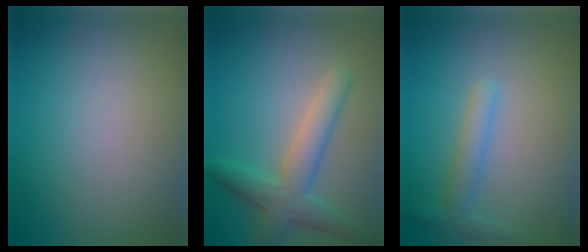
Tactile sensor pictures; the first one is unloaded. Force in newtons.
{"total": 4.5, "press": 4.5, "slide": 0.1}
{"total": 2.2, "press": 2.2, "slide": 0.1}